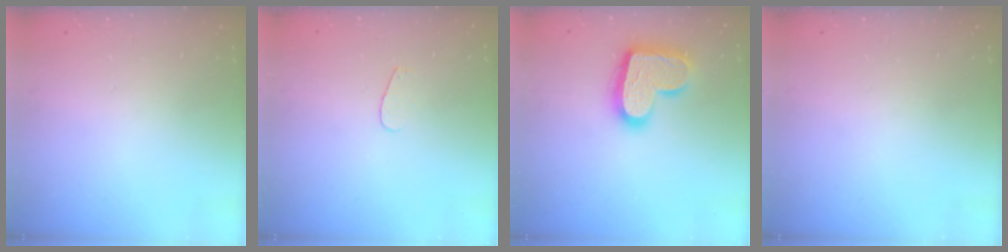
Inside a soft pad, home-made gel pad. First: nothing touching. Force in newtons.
{"total": 2.8, "press": 2.8, "slide": 0.2}
{"total": 17.3, "press": 17.3, "slide": 1.1}
{"total": 0.0}